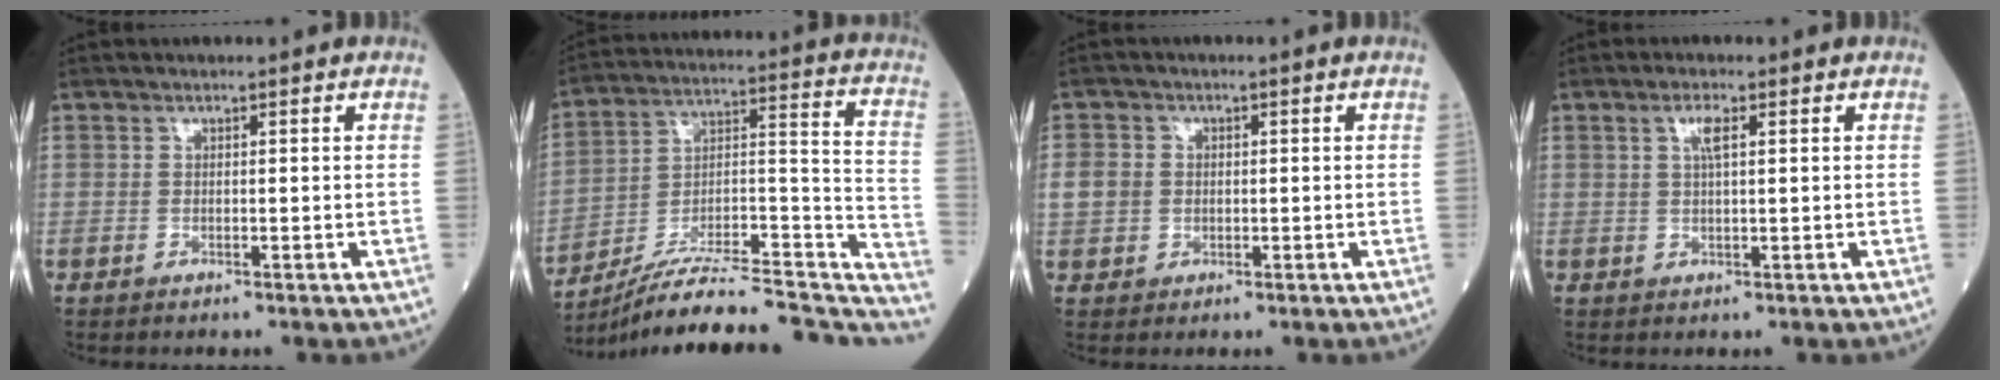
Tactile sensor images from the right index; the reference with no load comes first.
{"total": 24.2, "force": [-21.5, 4.0, 10.3], "torque": [-0.111, 0.041, -0.323]}
{"total": 3.7, "force": [0.1, 3.3, 1.5], "torque": [-0.034, 0.011, 0.004]}
{"total": 2.5, "force": [1.0, 0.5, 2.2], "torque": [-0.045, 0.003, 0.018]}